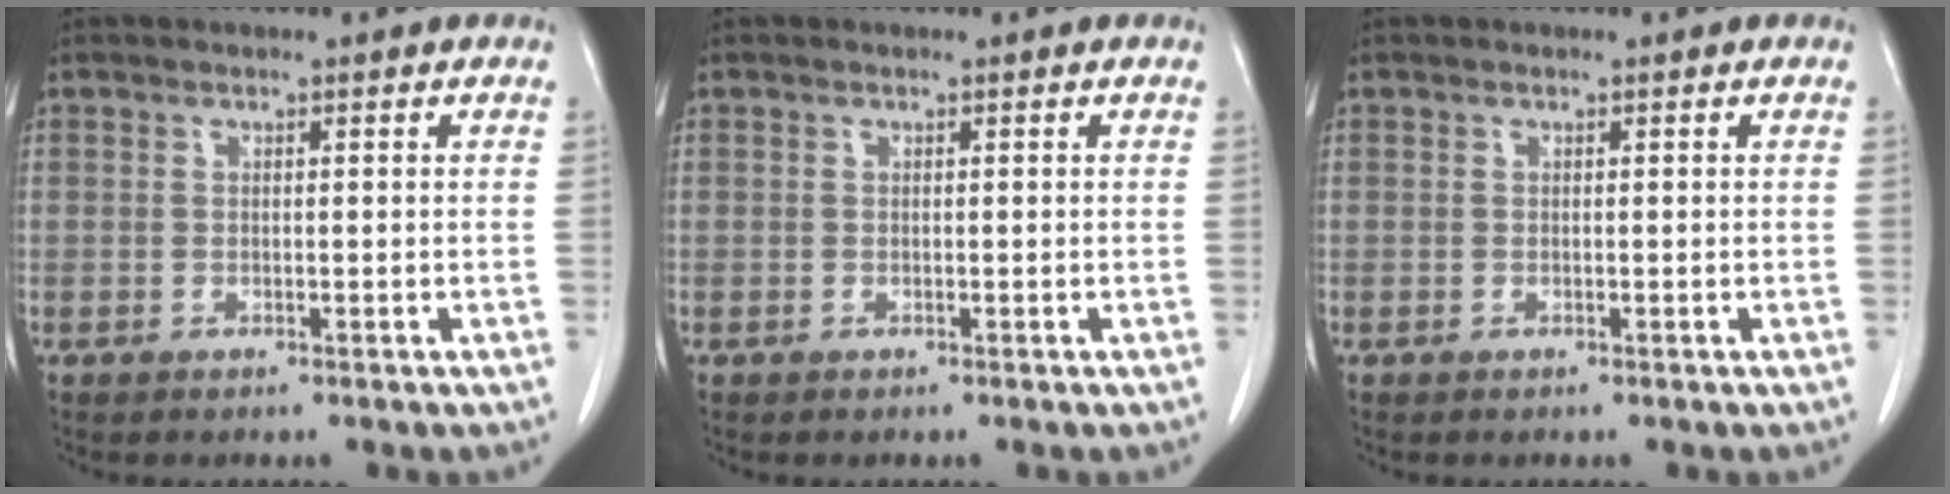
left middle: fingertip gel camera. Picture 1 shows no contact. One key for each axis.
{"total": 0.0}
{"total": 0.0}